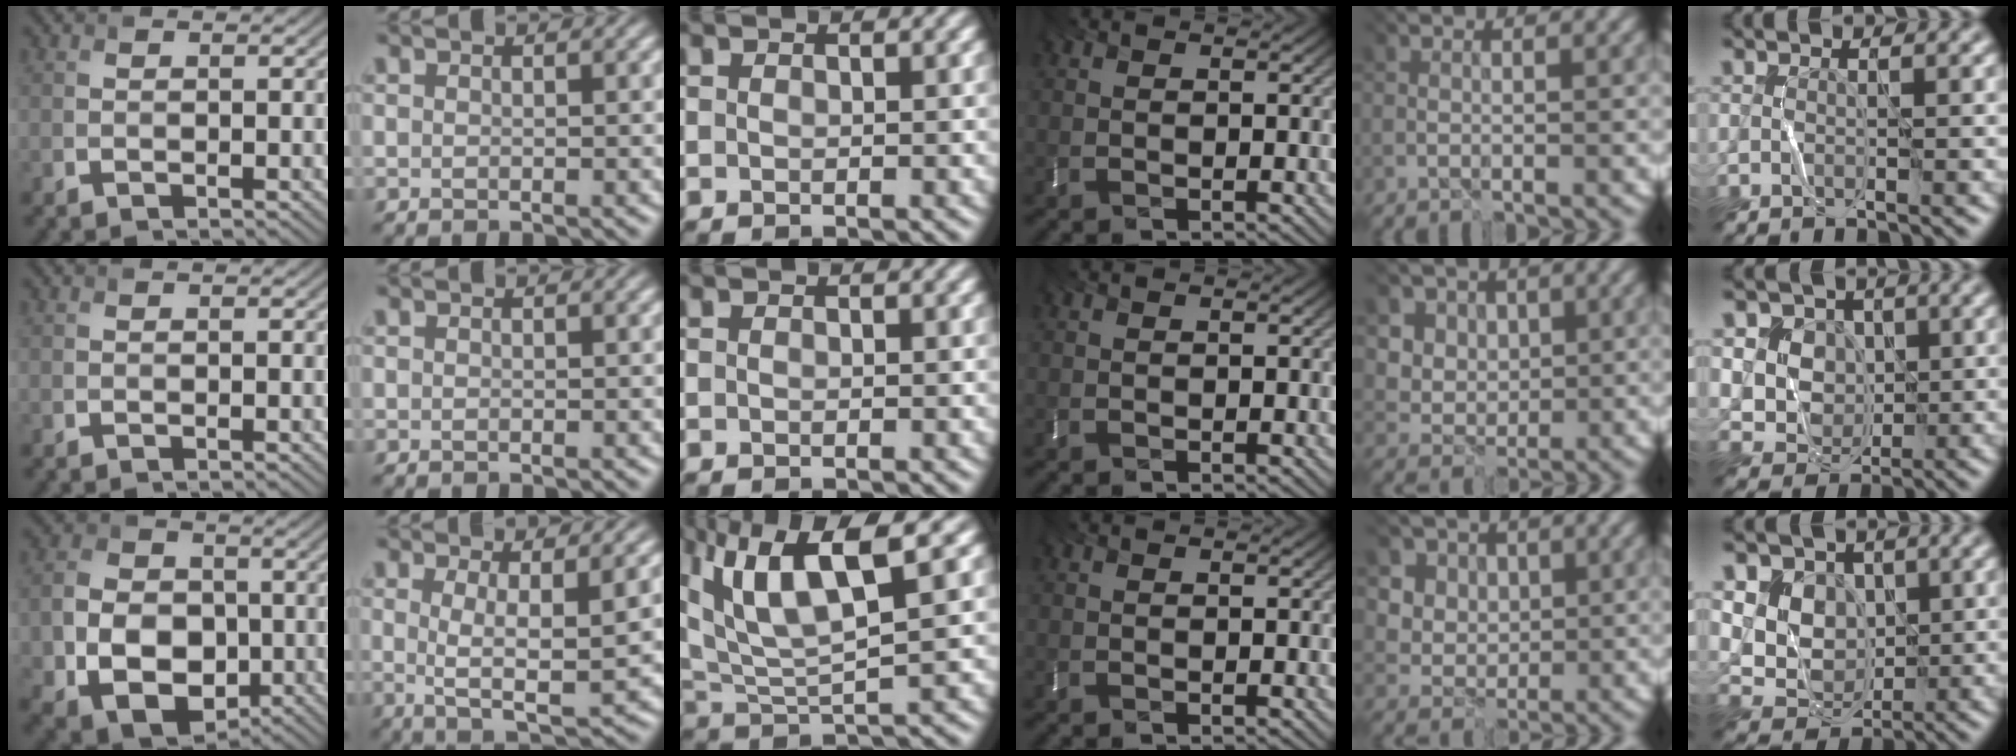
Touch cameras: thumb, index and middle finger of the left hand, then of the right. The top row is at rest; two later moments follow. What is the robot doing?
{"motion": "fold", "object": "bubble wrap"}